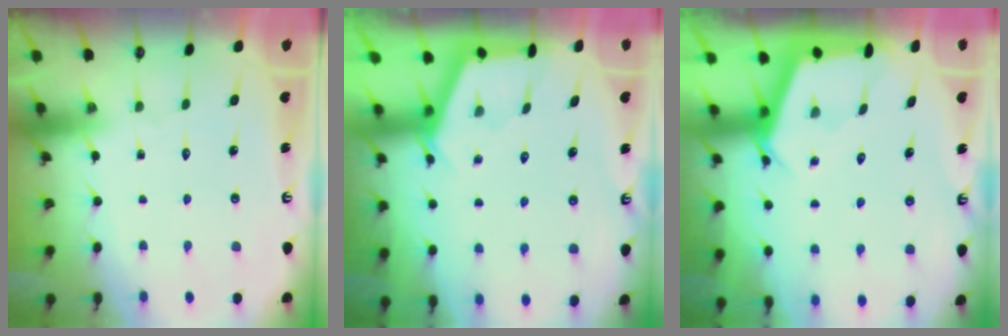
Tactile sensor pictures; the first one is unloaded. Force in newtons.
{"total": 2.9, "press": 2.9, "slide": 0.3}
{"total": 2.9, "press": 2.9, "slide": 0.3}